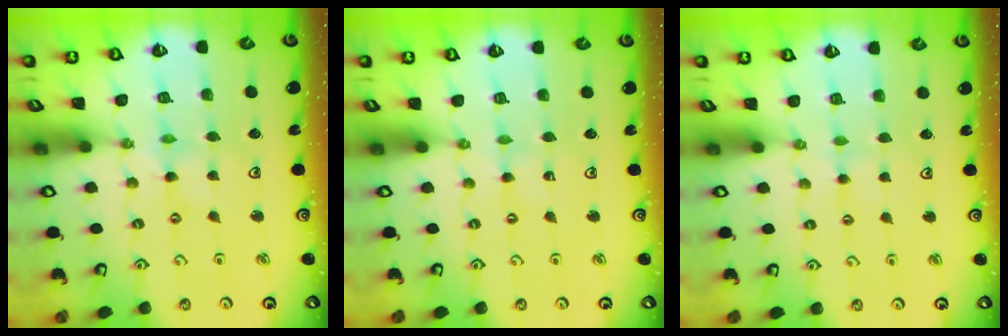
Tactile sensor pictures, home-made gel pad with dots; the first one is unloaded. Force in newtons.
{"total": 0.0}
{"total": 1.6, "press": 1.6, "slide": 0.3}